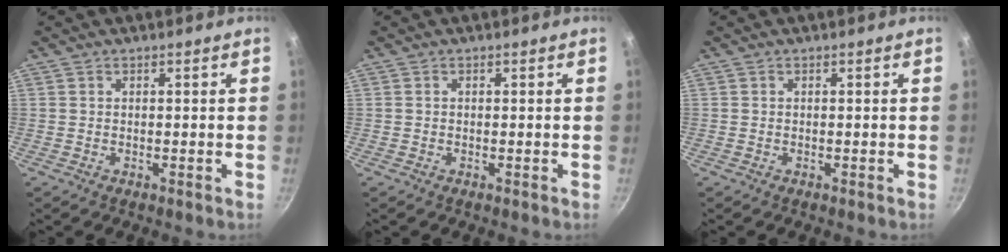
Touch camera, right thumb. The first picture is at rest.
{"total": 0.0}
{"total": 0.0}